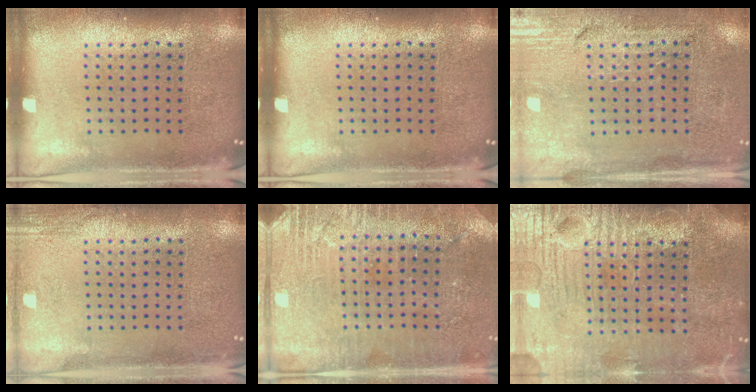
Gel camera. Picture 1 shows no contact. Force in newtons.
{"total": 0.0}
{"total": 3.3, "press": 2.9, "slide": 1.5}
{"total": 1.8, "press": 1.8, "slide": 0.2}
{"total": 2.8, "press": 2.8, "slide": 0.4}
{"total": 3.9, "press": 3.8, "slide": 1.2}